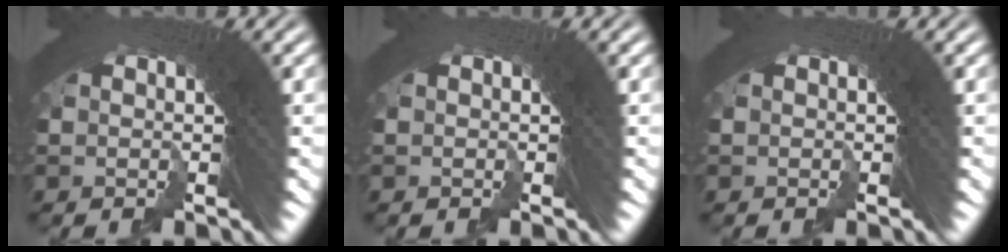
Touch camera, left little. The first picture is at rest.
{"total": 0.0}
{"total": 0.0}